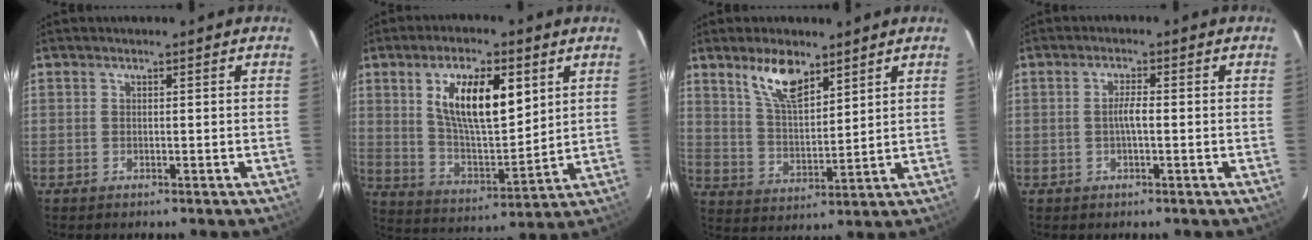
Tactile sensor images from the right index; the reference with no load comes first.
{"total": 14.8, "force": [5.6, 5.7, 12.4], "torque": [-0.217, 0.005, 0.106]}
{"total": 9.2, "force": [6.2, 3.6, 5.9], "torque": [-0.103, 0.002, 0.124]}
{"total": 2.4, "force": [-0.3, 0.3, 2.3], "torque": [-0.045, 0.003, -0.008]}